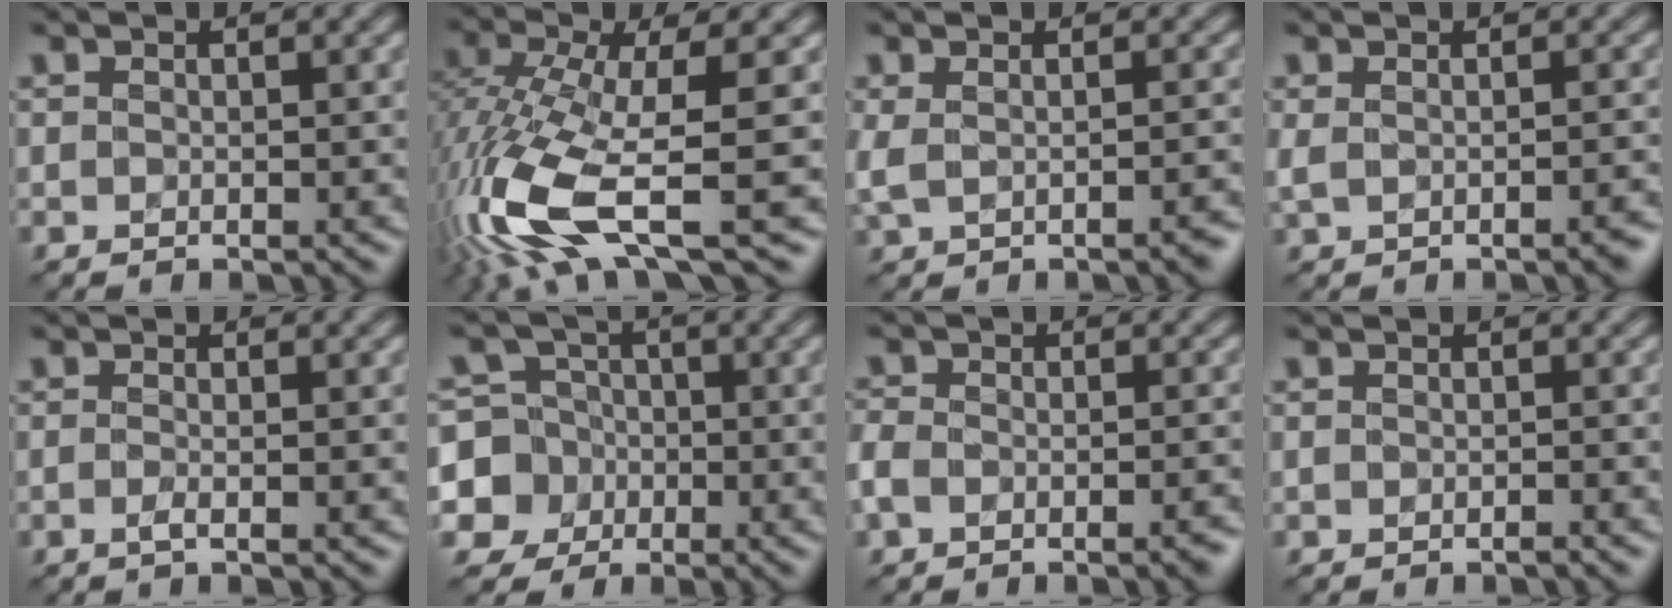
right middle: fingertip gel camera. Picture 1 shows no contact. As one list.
[{"total": 11.8, "force": [-3.7, 3.8, 10.6], "torque": [-0.247, -0.009, -0.065]}, {"total": 2.1, "force": [-0.7, 0.9, 1.8], "torque": [-0.040, -0.001, -0.009]}, {"total": 1.6, "force": [-0.6, 0.6, 1.4], "torque": [-0.027, 0.002, -0.007]}, {"total": 0.9, "force": [-0.3, 0.3, 0.8], "torque": [-0.012, 0.003, -0.007]}, {"total": 8.8, "force": [-1.8, 8.5, 1.3], "torque": [-0.048, 0.011, -0.060]}, {"total": 3.1, "force": [-2.1, 1.6, 1.7], "torque": [-0.032, 0.008, -0.040]}, {"total": 0.5, "force": [-0.4, -0.1, 0.3], "torque": [-0.004, 0.004, -0.010]}]